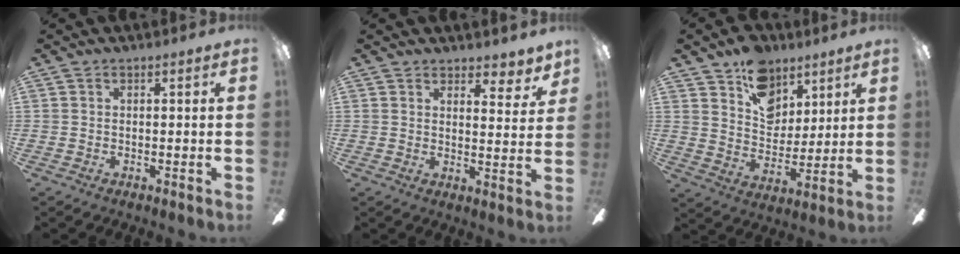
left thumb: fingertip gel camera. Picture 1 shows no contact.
{"total": 5.0, "force": [4.2, 1.6, 2.3], "torque": [-0.024, -0.030, 0.071]}
{"total": 13.8, "force": [8.9, 9.2, 5.1], "torque": [-0.073, -0.048, 0.168]}